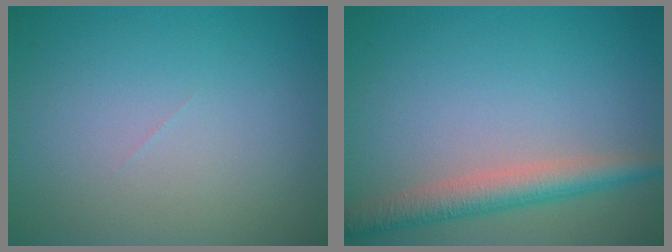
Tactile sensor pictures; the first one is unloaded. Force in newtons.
{"total": 3.7, "press": 3.7, "slide": 0.2}